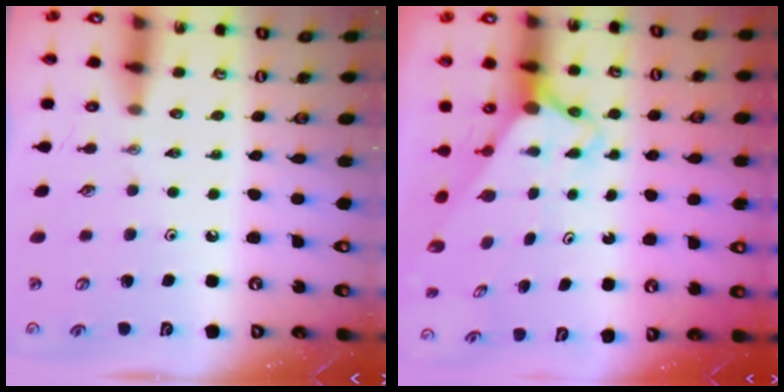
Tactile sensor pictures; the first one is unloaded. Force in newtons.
{"total": 2.9, "press": 2.9, "slide": 0.2}